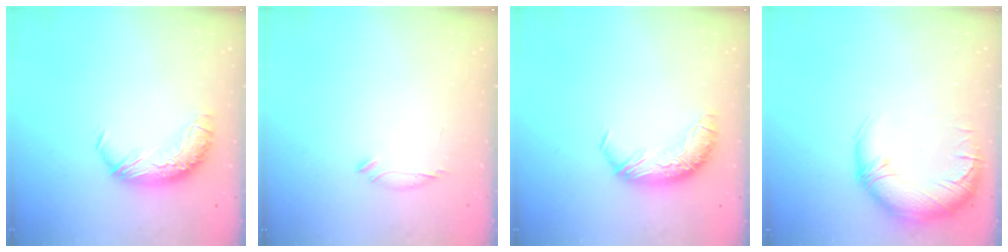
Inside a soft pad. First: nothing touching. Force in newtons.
{"total": 6.5, "press": 6.4, "slide": 1.1}
{"total": 0.0}
{"total": 3.2, "press": 0.4, "slide": 3.2}